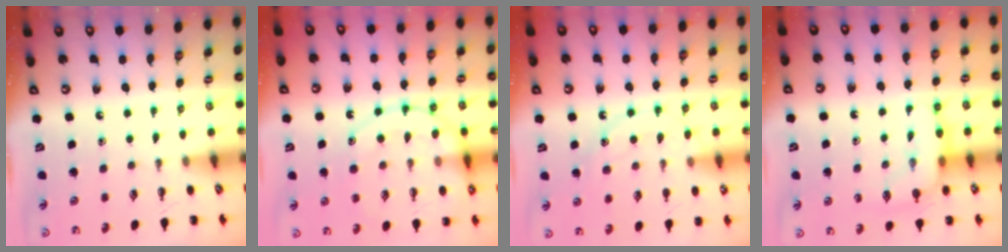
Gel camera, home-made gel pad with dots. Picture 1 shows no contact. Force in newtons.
{"total": 14.2, "press": 14.1, "slide": 1.2}
{"total": 12.7, "press": 12.7, "slide": 0.8}
{"total": 10.0, "press": 9.9, "slide": 1.4}